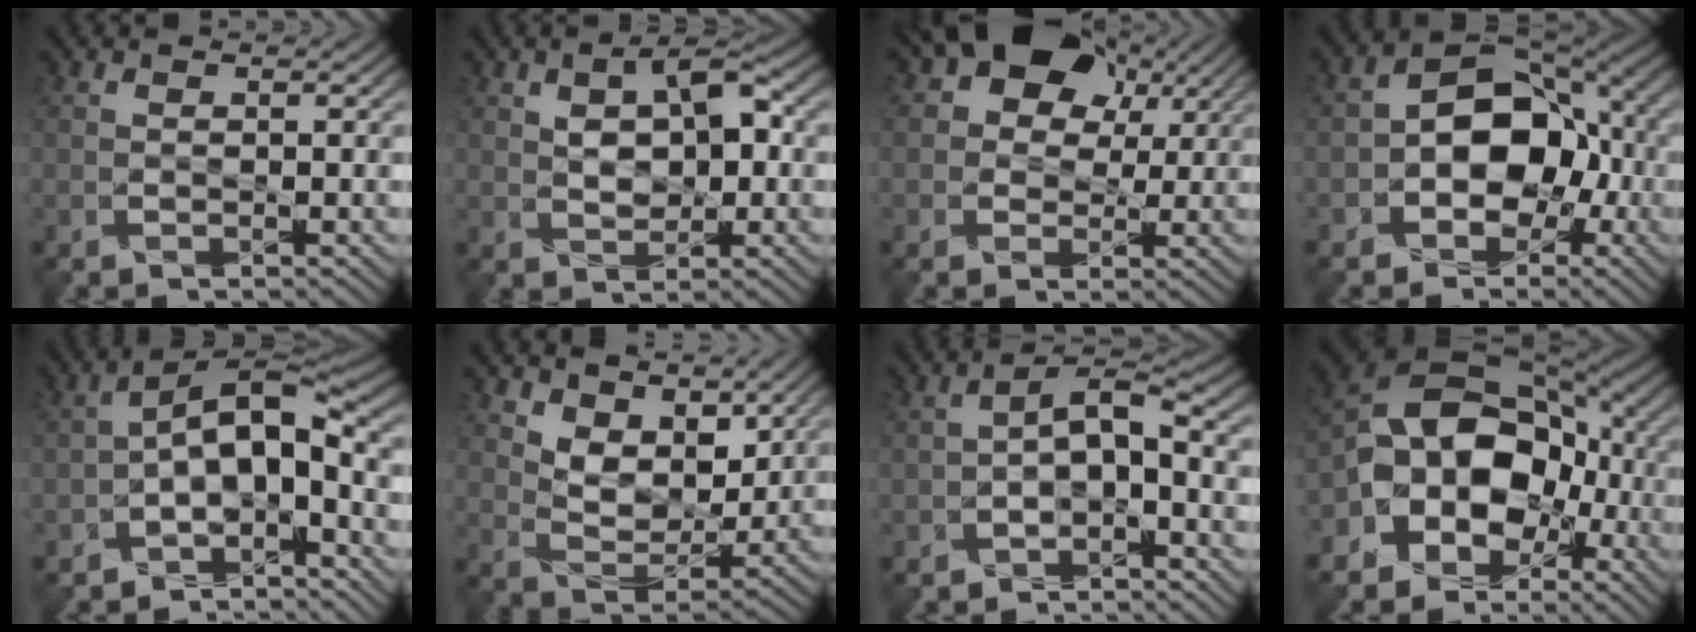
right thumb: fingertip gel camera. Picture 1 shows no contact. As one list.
[{"total": 6.3, "force": [1.2, 3.6, 5.1], "torque": [-0.083, 0.006, 0.019]}, {"total": 11.0, "force": [5.0, 7.7, 6.0], "torque": [-0.124, 0.028, 0.065]}, {"total": 10.8, "force": [-1.7, 7.9, 7.2], "torque": [-0.113, -0.002, -0.042]}, {"total": 8.9, "force": [-2.4, 4.6, 7.2], "torque": [-0.118, 0.004, -0.055]}, {"total": 7.4, "force": [4.7, 4.2, 3.8], "torque": [-0.088, -0.016, 0.079]}, {"total": 4.6, "force": [-1.4, 2.4, 3.6], "torque": [-0.060, 0.006, -0.030]}, {"total": 13.2, "force": [-3.3, 10.0, 8.1], "torque": [-0.151, -0.003, -0.071]}]